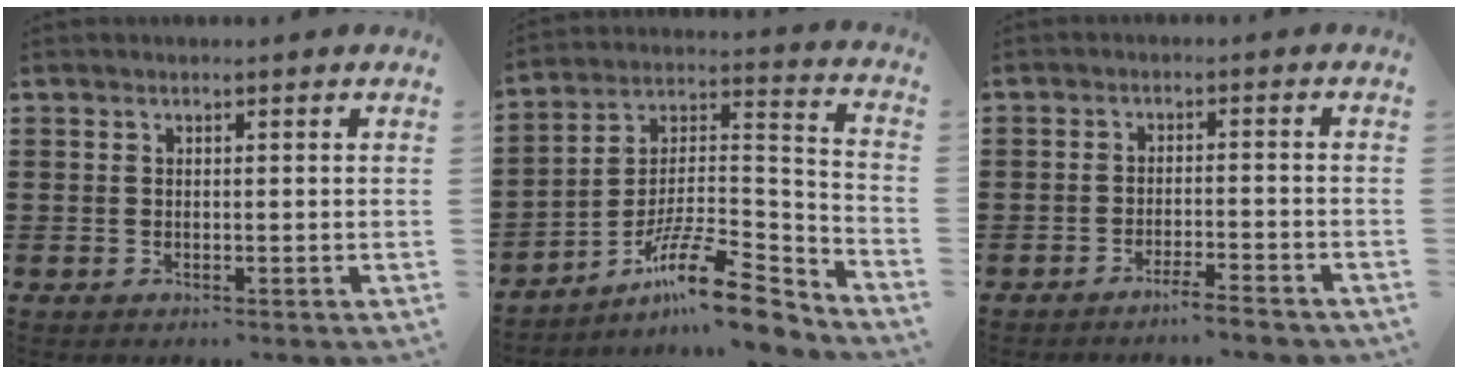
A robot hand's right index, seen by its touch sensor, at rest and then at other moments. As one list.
[{"total": 14.0, "force": [-10.2, 3.0, 9.1], "torque": [-0.146, 0.028, -0.187]}, {"total": 3.4, "force": [-3.0, -0.2, 1.4], "torque": [-0.024, -0.002, -0.059]}]